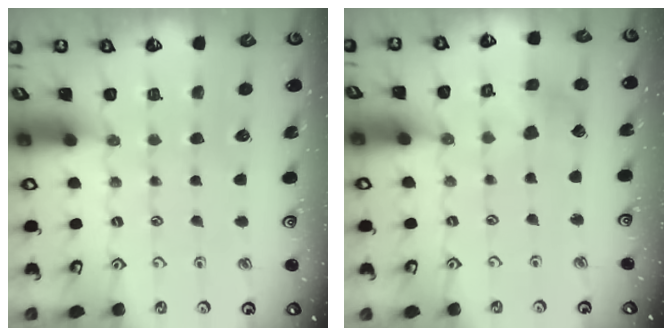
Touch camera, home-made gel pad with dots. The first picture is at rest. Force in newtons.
{"total": 4.6, "press": 4.6, "slide": 0.5}